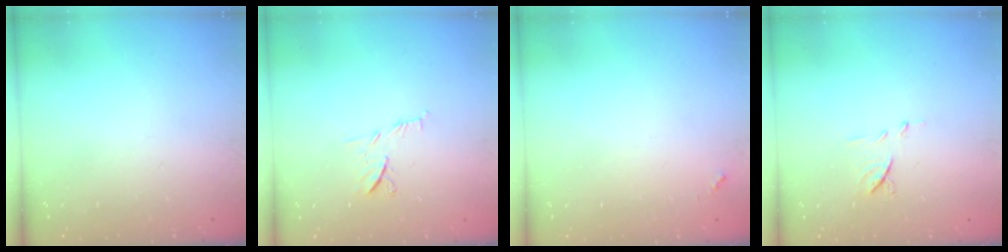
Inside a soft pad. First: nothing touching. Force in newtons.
{"total": 6.2, "press": 6.2, "slide": 0.7}
{"total": 3.5, "press": 3.5, "slide": 0.3}
{"total": 7.0, "press": 7.0, "slide": 0.6}